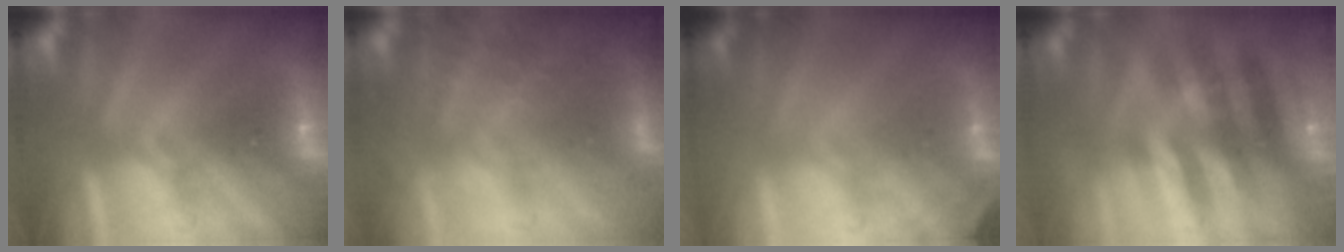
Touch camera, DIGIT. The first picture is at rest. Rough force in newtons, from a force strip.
{"total": 11.4}
{"total": 1.9}
{"total": 2.4}